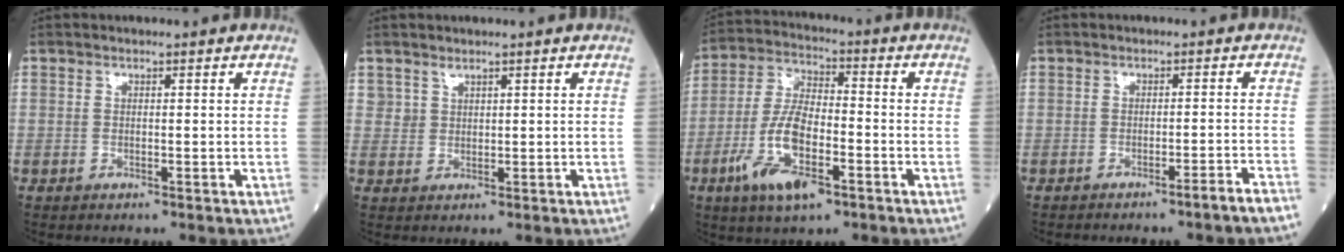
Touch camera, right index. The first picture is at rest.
{"total": 1.3, "force": [1.1, 0.7, 0.2], "torque": [0.002, -0.001, 0.021]}
{"total": 11.6, "force": [-5.1, 3.6, 9.8], "torque": [-0.205, -0.007, -0.094]}
{"total": 3.8, "force": [-3.2, -1.1, 1.8], "torque": [-0.016, 0.002, -0.044]}